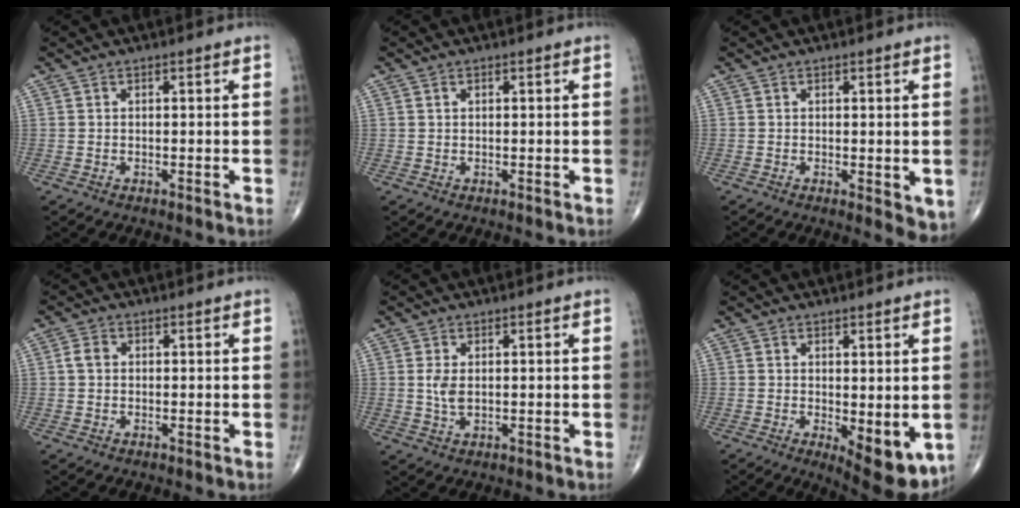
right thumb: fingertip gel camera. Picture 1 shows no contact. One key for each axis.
{"total": 0.6, "fx": 0.3, "fy": 0.3, "fz": 0.4, "tx": -0.008, "ty": 0.001, "tz": 0.005}
{"total": 4.1, "fx": -0.6, "fy": 1.6, "fz": 3.8, "tx": -0.040, "ty": -0.011, "tz": -0.006}
{"total": 2.2, "fx": 0.2, "fy": 1.7, "fz": 1.3, "tx": -0.025, "ty": 0.006, "tz": 0.001}
{"total": 3.1, "fx": 0.4, "fy": 1.8, "fz": 2.5, "tx": -0.054, "ty": -0.005, "tz": 0.010}
{"total": 9.2, "fx": -1.8, "fy": 3.7, "fz": 8.2, "tx": -0.095, "ty": -0.022, "tz": -0.012}